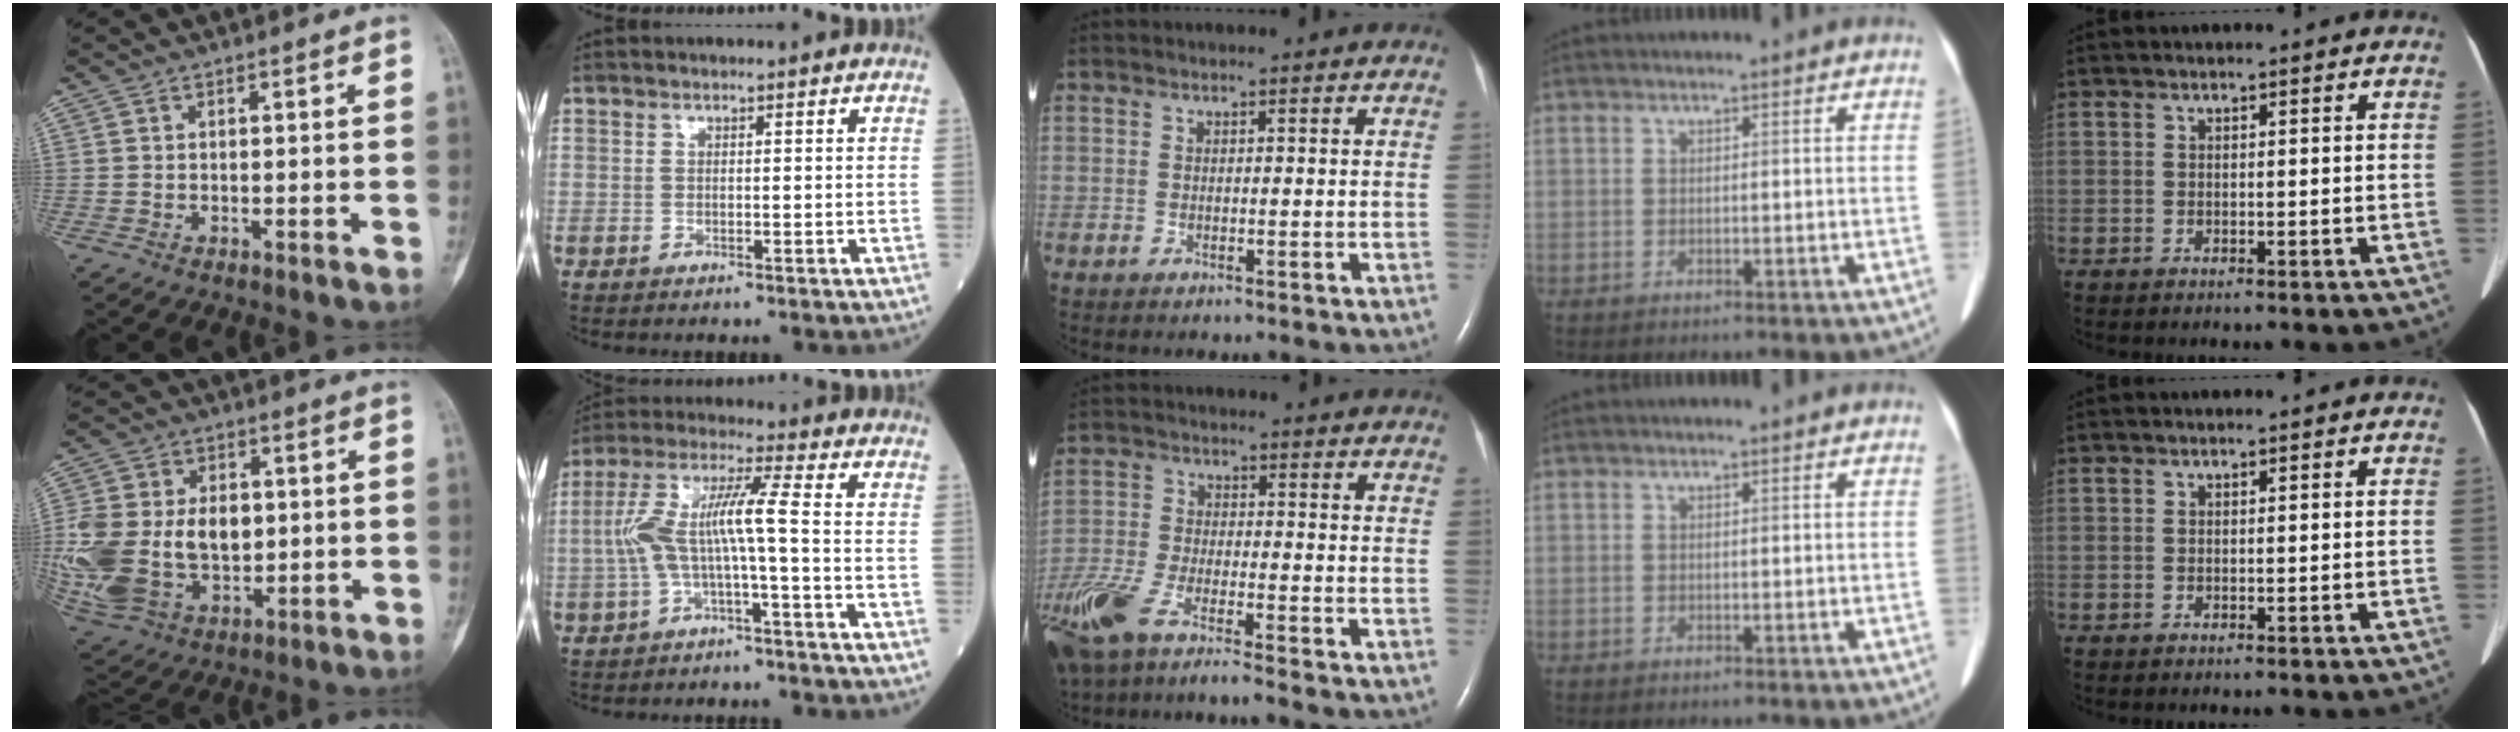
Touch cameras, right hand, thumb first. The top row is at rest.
{"thumb": {"total": 24.2, "force": [-0.4, 16.8, 17.4], "torque": [-0.387, 0.001, 0.013]}, "index": {"total": 8.4, "force": [-1.6, 0.2, 8.2], "torque": [-0.169, 0.034, -0.033]}, "middle": {"total": 10.8, "force": [-8.1, 1.7, 6.9], "torque": [-0.153, -0.024, -0.159]}}